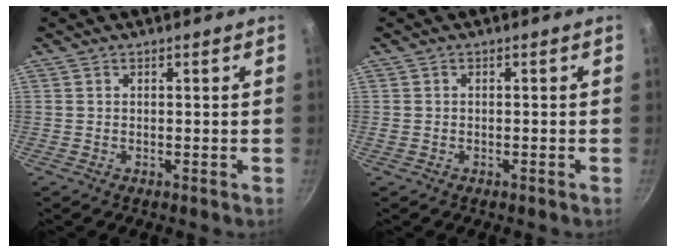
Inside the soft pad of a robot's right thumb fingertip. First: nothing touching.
{"total": 0.5, "force": [-0.3, 0.3, 0.3], "torque": [-0.011, 0.004, -0.003]}